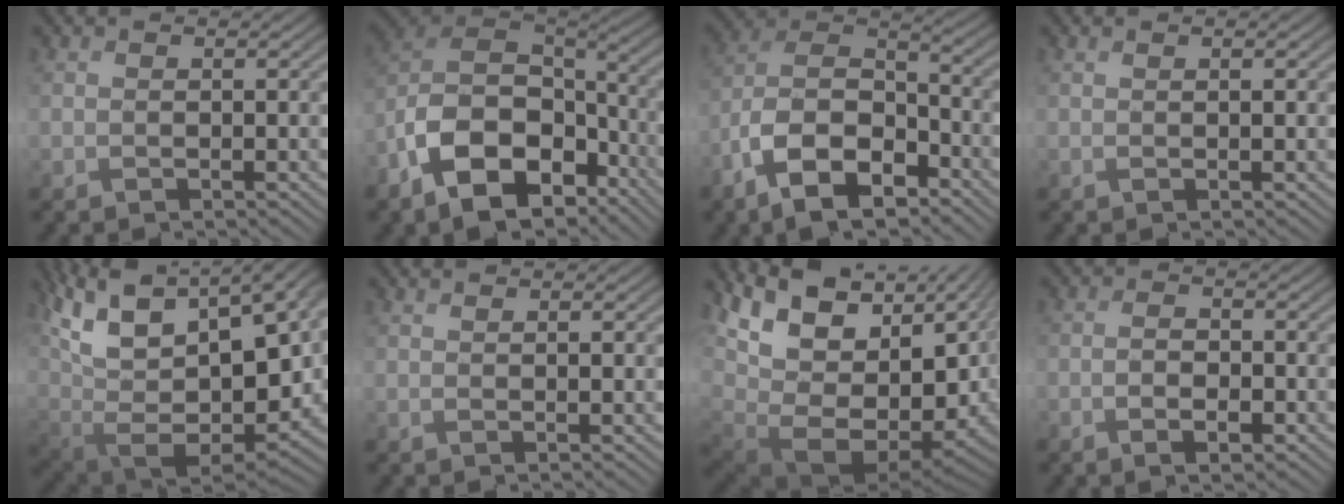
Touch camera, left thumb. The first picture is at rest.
{"total": 14.5, "force": [-7.7, 9.1, 8.2], "torque": [-0.181, -0.038, -0.148]}
{"total": 13.3, "force": [-8.2, 6.6, 8.2], "torque": [-0.160, -0.014, -0.170]}
{"total": 0.8, "force": [0.2, 0.0, 0.8], "torque": [-0.007, -0.001, -0.001]}
{"total": 18.3, "force": [4.7, 10.0, 14.6], "torque": [-0.273, 0.011, 0.137]}
{"total": 1.1, "force": [0.4, 0.1, 1.0], "torque": [-0.012, -0.001, 0.008]}
{"total": 18.7, "force": [0.4, 11.3, 14.8], "torque": [-0.276, -0.050, 0.065]}
{"total": 2.8, "force": [-1.7, 1.2, 1.9], "torque": [-0.026, -0.003, -0.035]}